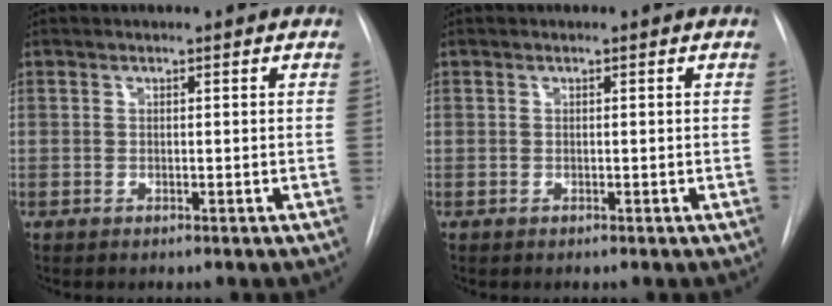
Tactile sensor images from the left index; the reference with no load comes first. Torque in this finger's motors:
{"motor_torque": [-0.01, 0.01, -0.01, 0.00]}